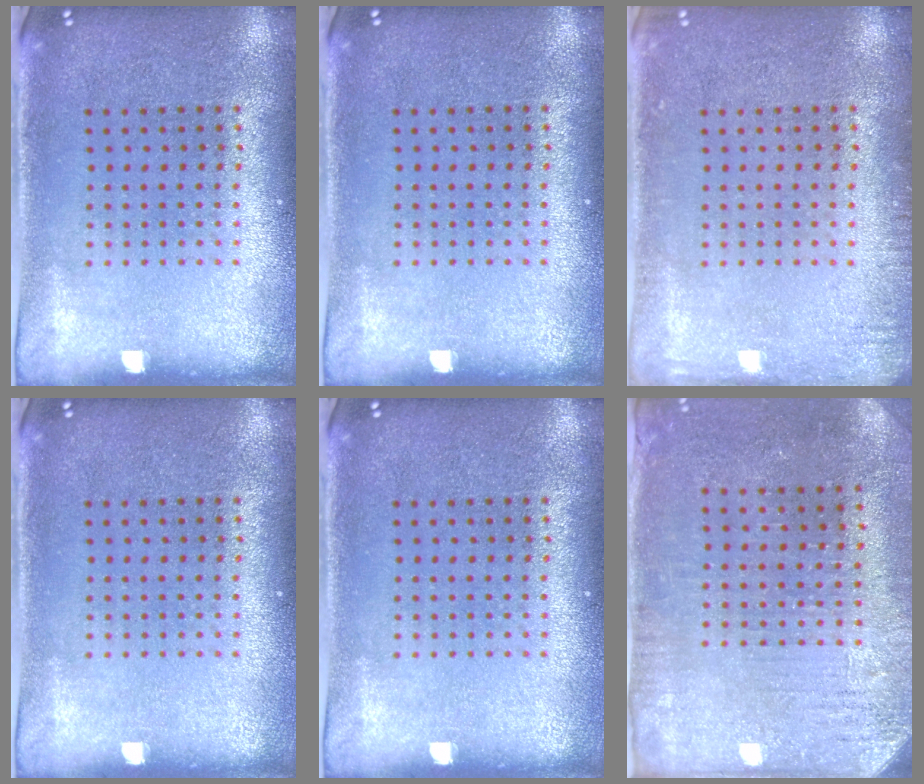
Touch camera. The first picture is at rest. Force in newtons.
{"total": 0.0}
{"total": 1.5, "press": 1.4, "slide": 0.2}
{"total": 0.0}
{"total": 0.0}
{"total": 3.0, "press": 2.8, "slide": 1.2}